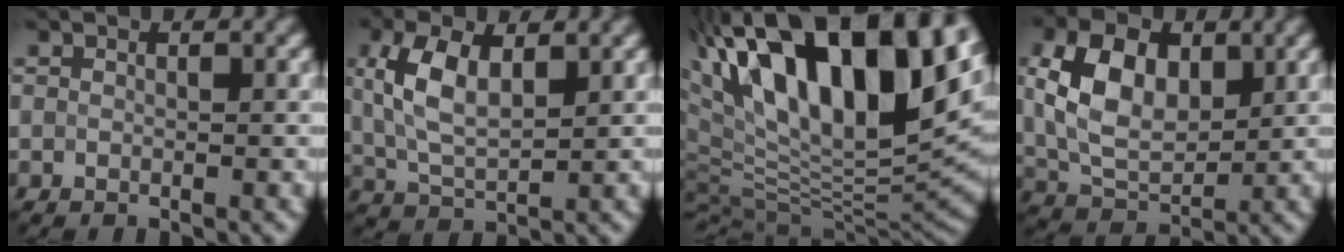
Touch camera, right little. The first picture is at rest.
{"total": 5.5, "force": [2.1, 2.5, 4.4], "torque": [-0.104, 0.011, 0.044]}
{"total": 17.5, "force": [8.1, 7.7, 13.4], "torque": [-0.239, 0.042, 0.147]}
{"total": 7.5, "force": [2.0, 4.6, 5.5], "torque": [-0.120, 0.013, 0.042]}